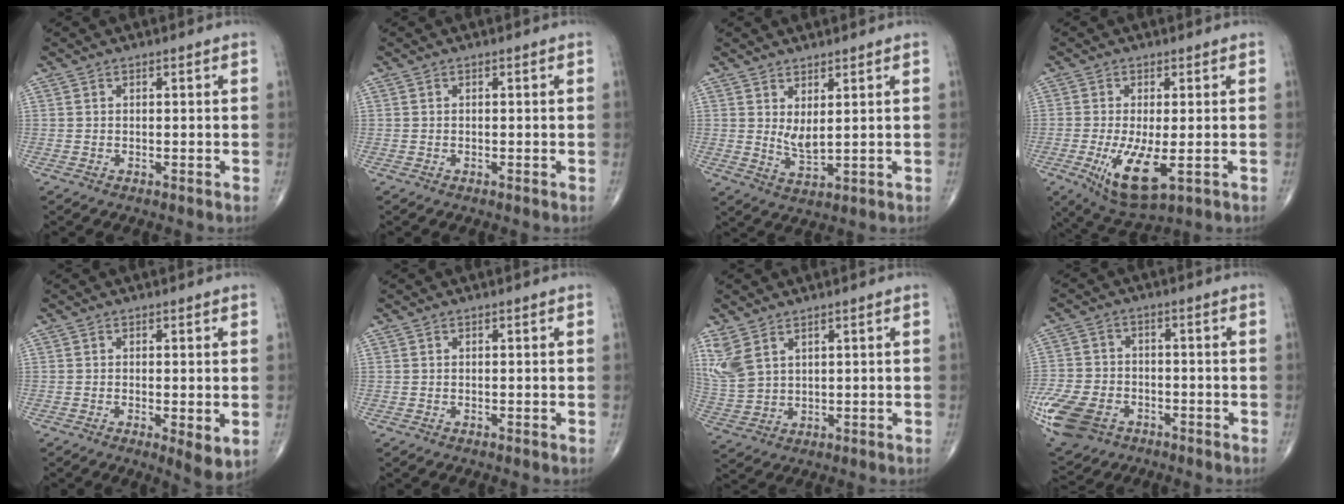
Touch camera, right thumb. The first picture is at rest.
{"total": 0.0}
{"total": 4.0, "force": [1.4, 1.3, 3.5], "torque": [-0.064, -0.024, 0.033]}
{"total": 9.8, "force": [-2.5, 3.4, 8.9], "torque": [-0.167, -0.029, -0.034]}
{"total": 4.5, "force": [-0.7, 1.3, 4.3], "torque": [-0.068, -0.017, -0.013]}
{"total": 0.0}
{"total": 7.3, "force": [4.1, 4.1, 4.5], "torque": [-0.104, -0.009, 0.099]}
{"total": 14.9, "force": [-6.8, 10.4, 8.4], "torque": [-0.197, 0.005, -0.118]}